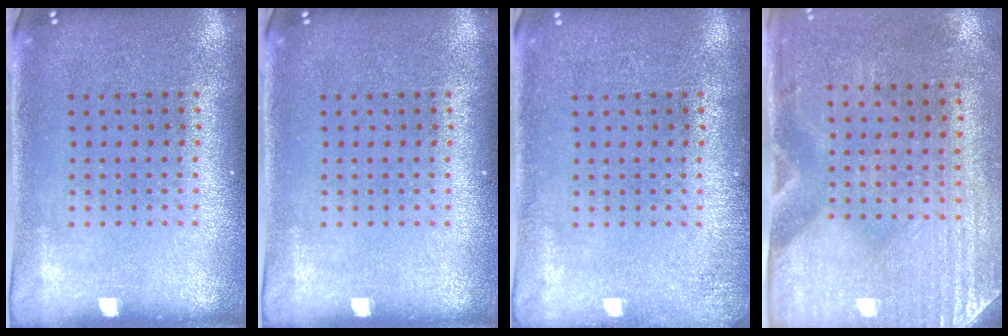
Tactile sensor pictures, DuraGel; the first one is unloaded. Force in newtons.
{"total": 0.0}
{"total": 1.2, "press": 1.1, "slide": 0.2}
{"total": 2.9, "press": 2.5, "slide": 1.5}